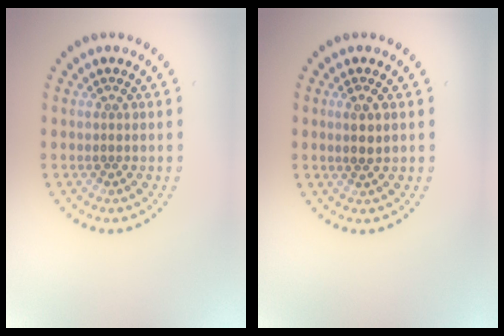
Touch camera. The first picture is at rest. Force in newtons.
{"total": 1.0, "press": 0.9, "slide": 0.4}